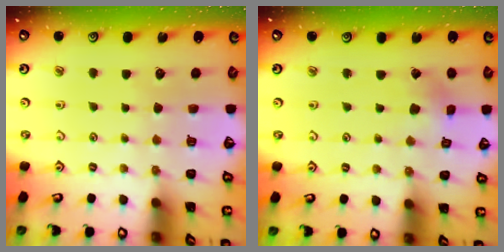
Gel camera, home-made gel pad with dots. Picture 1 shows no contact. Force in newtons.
{"total": 1.9, "press": 1.9, "slide": 0.3}